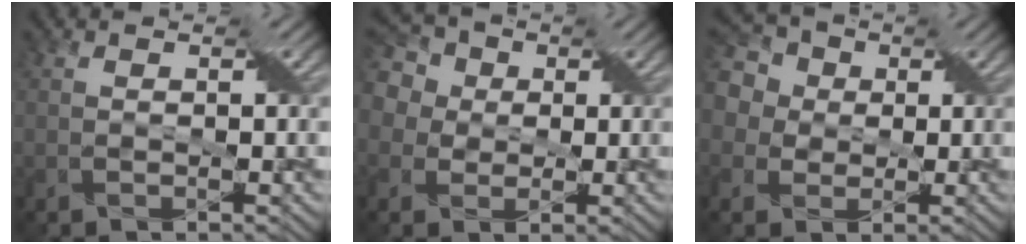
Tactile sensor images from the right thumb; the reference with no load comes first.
{"total": 9.8, "force": [2.8, 8.2, 4.6], "torque": [-0.152, 0.035, 0.025]}
{"total": 10.3, "force": [2.6, 8.8, 4.7], "torque": [-0.161, 0.035, 0.022]}